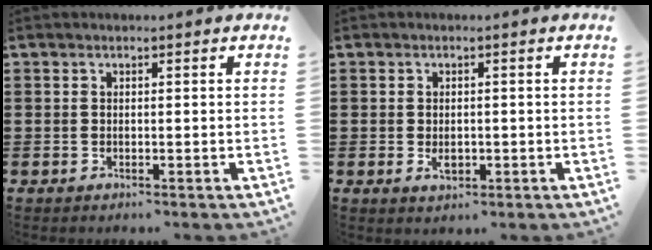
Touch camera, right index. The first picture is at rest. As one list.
[{"total": 2.0, "force": [-0.3, 1.2, 1.6], "torque": [-0.030, 0.002, -0.005]}]